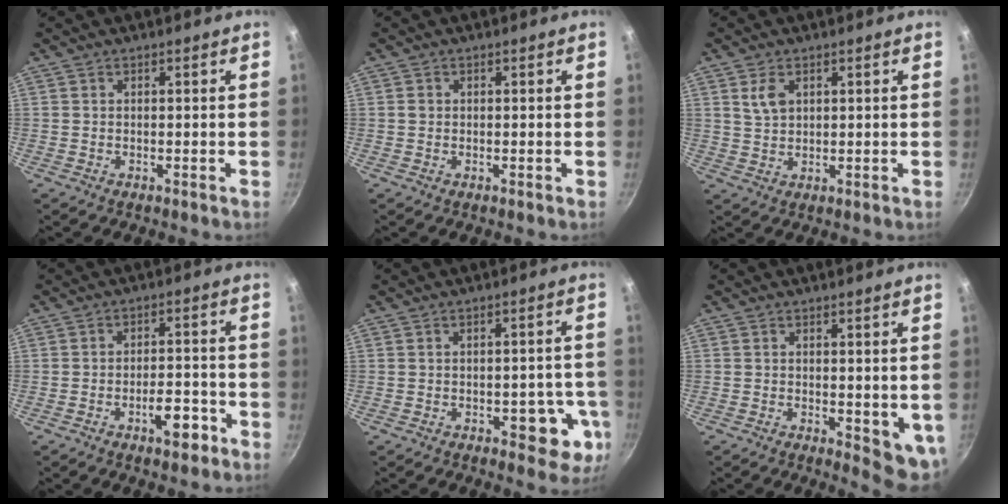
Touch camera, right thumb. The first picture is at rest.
{"total": 0.9, "force": [0.0, 0.9, 0.4], "torque": [-0.003, 0.004, 0.000]}
{"total": 4.2, "force": [1.7, 2.7, 2.7], "torque": [-0.042, -0.004, 0.035]}
{"total": 6.1, "force": [-3.2, 2.5, 4.6], "torque": [-0.045, 0.024, -0.046]}
{"total": 8.1, "force": [-2.6, 4.3, 6.3], "torque": [-0.039, 0.011, -0.028]}
{"total": 6.0, "force": [0.1, 2.7, 5.4], "torque": [-0.056, -0.009, 0.007]}